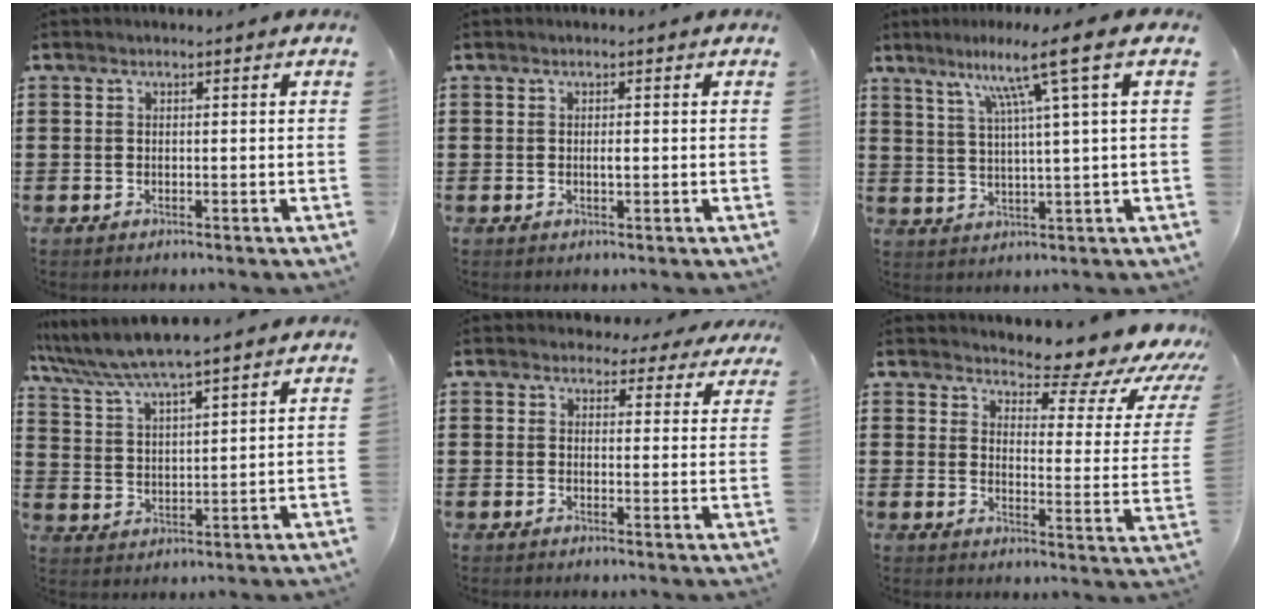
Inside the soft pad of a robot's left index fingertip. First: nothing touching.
{"total": 1.0, "force": [0.0, 0.3, 0.9], "torque": [-0.019, -0.001, 0.000]}
{"total": 9.1, "force": [4.6, -0.9, 7.8], "torque": [-0.153, -0.007, 0.069]}
{"total": 6.0, "force": [5.3, 0.2, 2.8], "torque": [-0.075, -0.025, 0.091]}
{"total": 3.4, "force": [3.0, 1.3, 0.7], "torque": [-0.018, -0.005, 0.054]}
{"total": 7.2, "force": [6.1, 1.9, 3.3], "torque": [-0.055, -0.053, 0.098]}